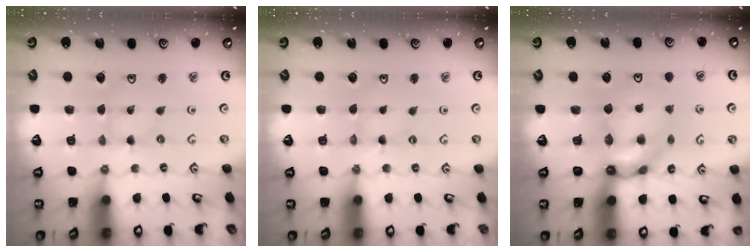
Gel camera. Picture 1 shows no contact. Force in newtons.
{"total": 0.0}
{"total": 10.9, "press": 10.9, "slide": 1.1}